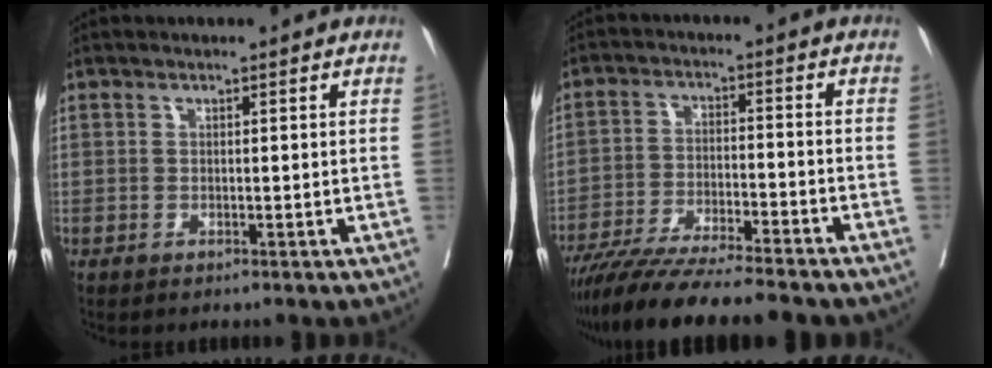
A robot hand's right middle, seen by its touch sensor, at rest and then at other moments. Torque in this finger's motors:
{"motor_torque": [1.09, -1.05, 0.34, 0.16]}